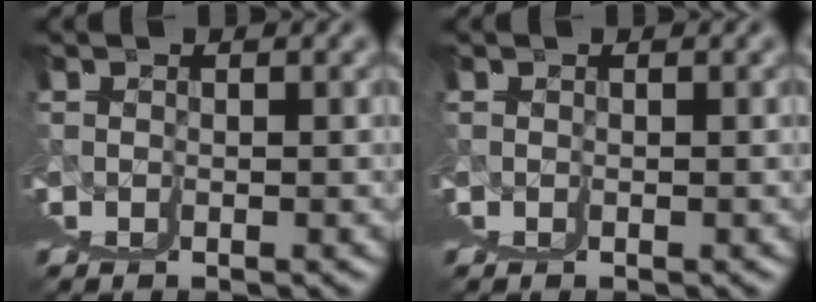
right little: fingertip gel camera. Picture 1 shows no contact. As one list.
[{"total": 0.0}]